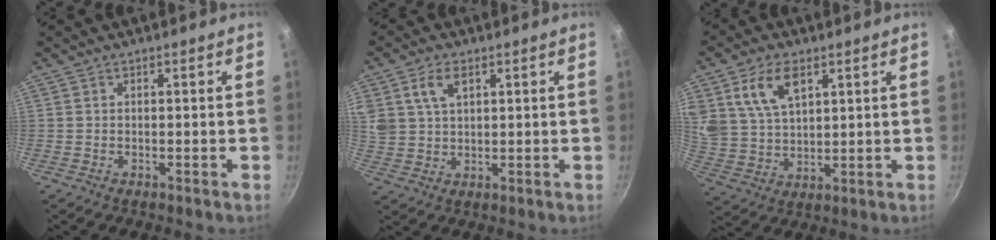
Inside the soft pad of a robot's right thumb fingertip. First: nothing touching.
{"total": 7.8, "force": [3.5, 5.1, 4.7], "torque": [-0.080, -0.001, 0.070]}
{"total": 11.0, "force": [5.1, 6.5, 7.3], "torque": [-0.126, -0.019, 0.108]}